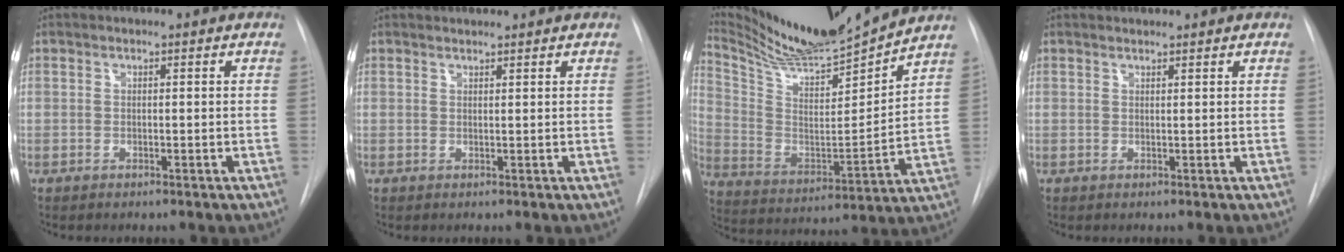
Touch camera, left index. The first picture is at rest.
{"total": 0.9, "force": [0.9, -0.1, -0.1], "torque": [-0.004, 0.005, 0.022]}
{"total": 17.4, "force": [16.4, -0.1, 5.8], "torque": [-0.119, -0.030, 0.283]}
{"total": 0.7, "force": [0.7, -0.2, -0.1], "torque": [-0.004, 0.004, 0.017]}